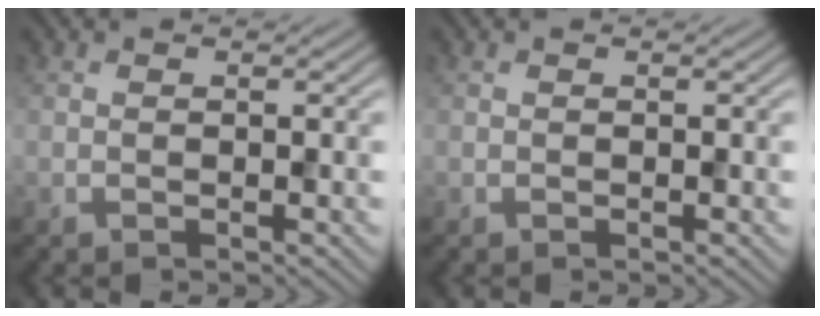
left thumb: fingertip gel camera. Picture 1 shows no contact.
{"total": 0.0}